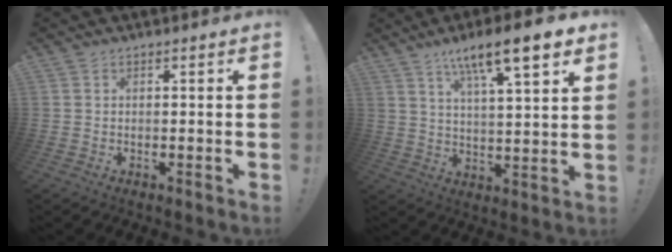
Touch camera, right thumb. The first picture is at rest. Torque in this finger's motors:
{"motor_torque": [0.12, 0.32, 0.69, 0.48, 0.04]}